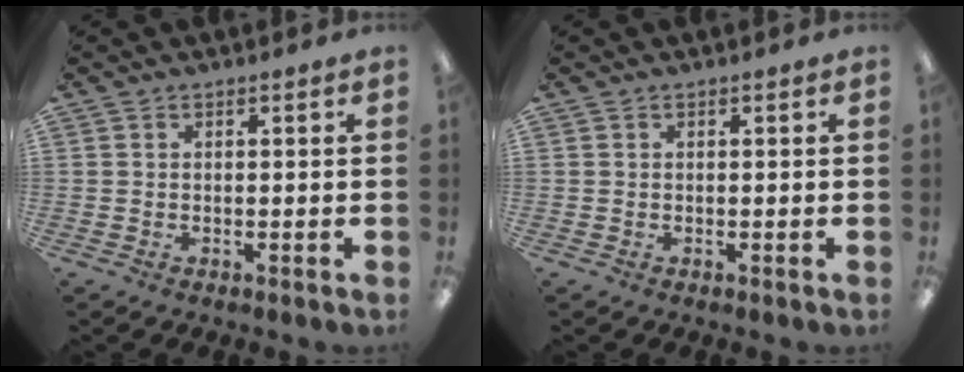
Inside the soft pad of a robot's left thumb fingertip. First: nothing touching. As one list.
[{"total": 0.0}]